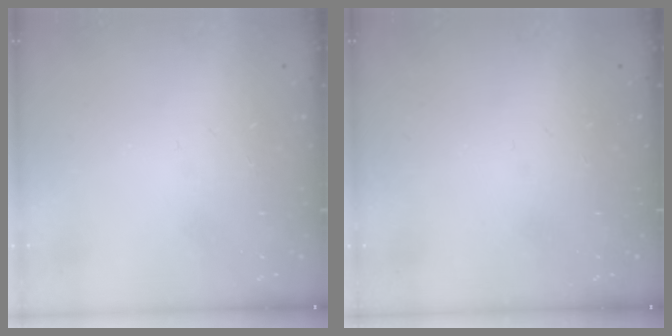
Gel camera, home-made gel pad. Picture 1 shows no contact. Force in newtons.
{"total": 0.0}